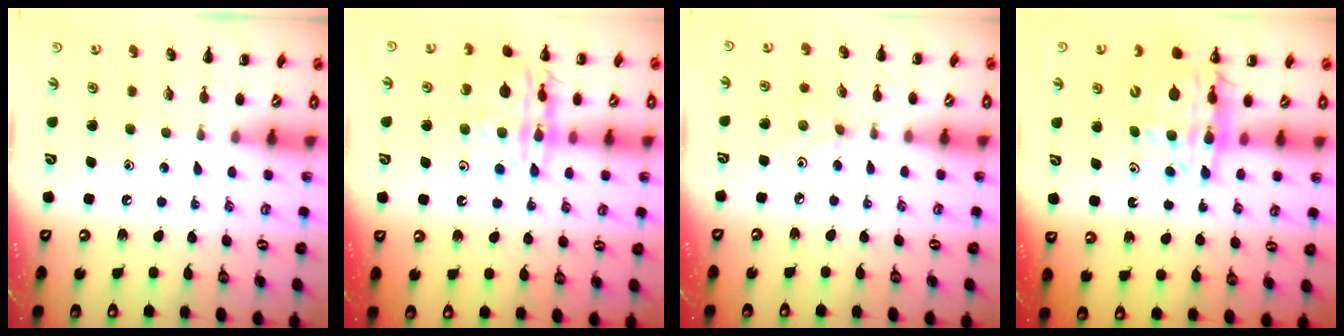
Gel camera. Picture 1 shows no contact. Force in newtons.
{"total": 15.6, "press": 15.5, "slide": 1.3}
{"total": 2.0, "press": 1.9, "slide": 0.7}
{"total": 15.0, "press": 14.4, "slide": 4.2}